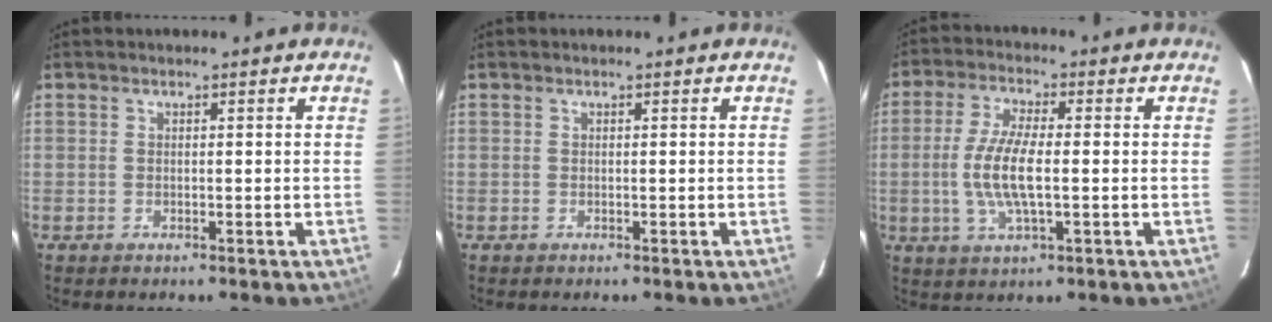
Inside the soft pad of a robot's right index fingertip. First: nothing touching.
{"total": 0.0}
{"total": 9.4, "force": [-0.9, 2.7, 8.9], "torque": [-0.181, -0.003, -0.018]}